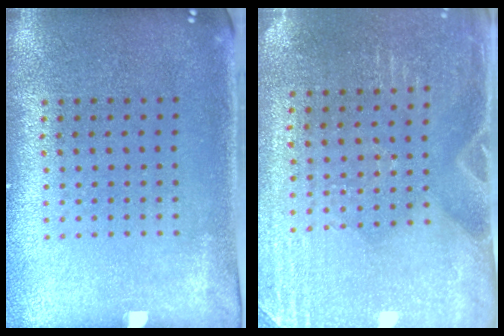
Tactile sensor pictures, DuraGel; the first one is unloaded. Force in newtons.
{"total": 3.0, "press": 2.8, "slide": 1.0}